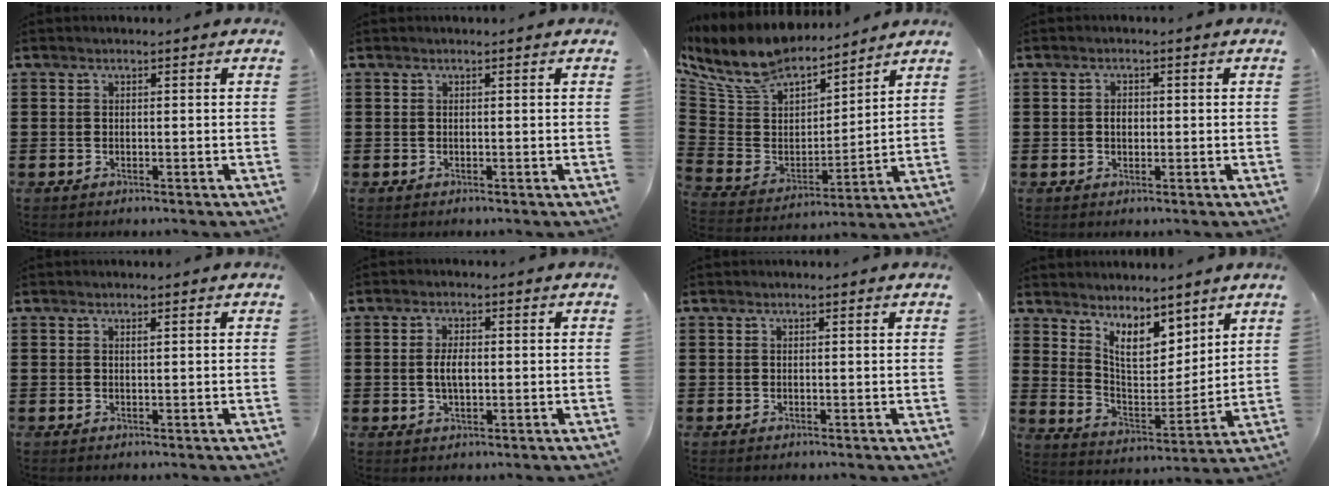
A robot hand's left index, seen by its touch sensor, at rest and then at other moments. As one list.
[{"total": 0.0}, {"total": 10.7, "force": [9.5, 3.6, 3.5], "torque": [-0.118, -0.062, 0.169]}, {"total": 1.7, "force": [0.1, 1.2, 1.3], "torque": [-0.028, 0.007, -0.001]}, {"total": 0.6, "force": [0.3, 0.1, 0.5], "torque": [-0.012, -0.001, 0.006]}, {"total": 3.3, "force": [0.0, 1.5, 3.0], "torque": [-0.067, 0.001, -0.005]}, {"total": 0.0}, {"total": 7.8, "force": [6.2, 3.2, 3.5], "torque": [-0.071, -0.037, 0.110]}]